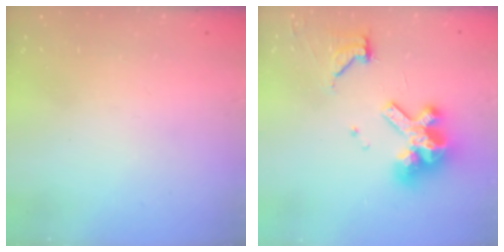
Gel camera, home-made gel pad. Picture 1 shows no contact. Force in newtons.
{"total": 14.1, "press": 14.0, "slide": 1.8}